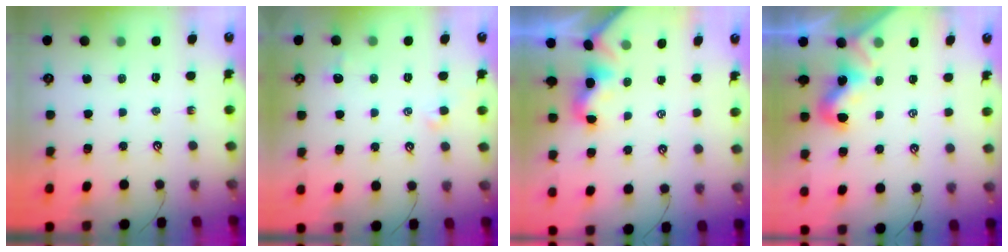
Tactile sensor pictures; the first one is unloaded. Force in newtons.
{"total": 1.1, "press": 0.8, "slide": 0.6}
{"total": 2.0, "press": 2.0, "slide": 0.5}
{"total": 2.0, "press": 2.0, "slide": 0.5}